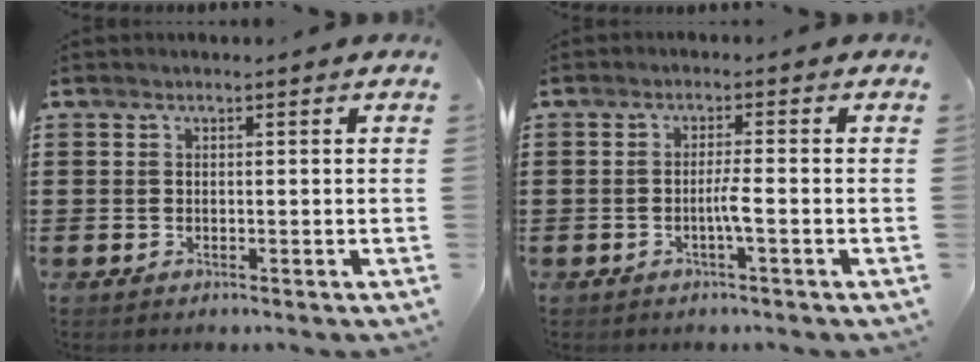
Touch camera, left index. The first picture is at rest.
{"total": 2.6, "force": [-1.0, 0.0, 2.4], "torque": [-0.043, -0.001, -0.020]}